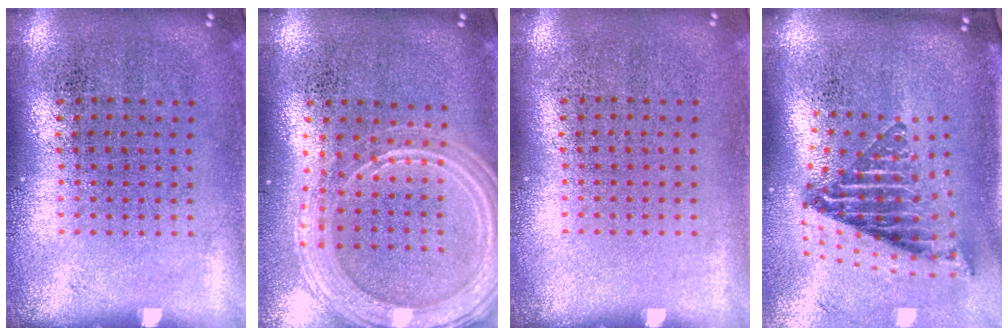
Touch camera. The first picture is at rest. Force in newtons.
{"total": 2.1, "press": 1.9, "slide": 0.9}
{"total": 0.0}
{"total": 2.4, "press": 1.6, "slide": 1.8}